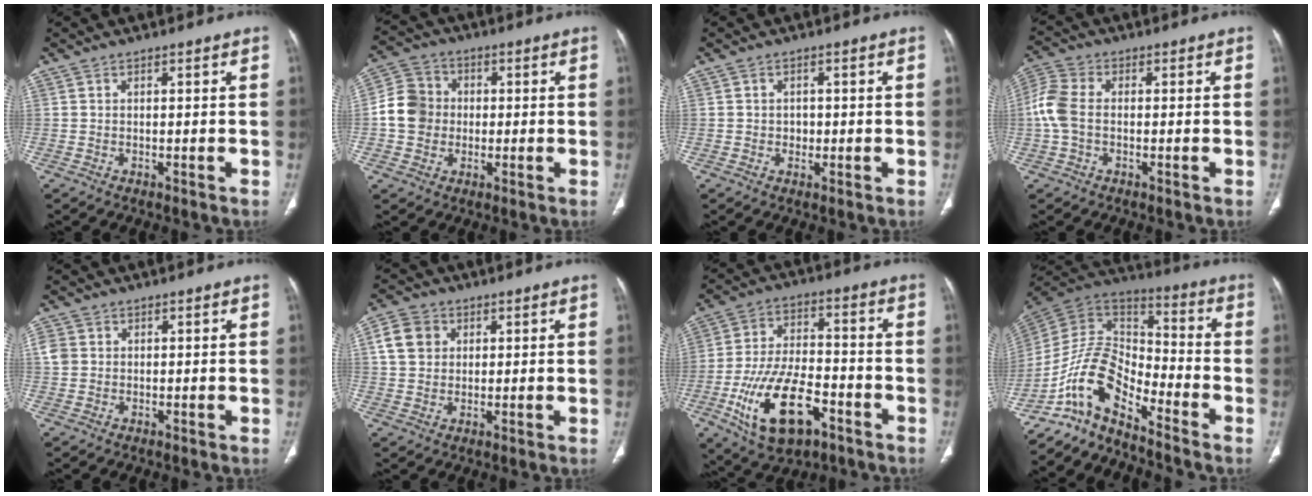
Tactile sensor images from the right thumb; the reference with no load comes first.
{"total": 8.8, "force": [-0.4, 8.0, 3.5], "torque": [-0.046, 0.022, -0.016]}
{"total": 2.0, "force": [-0.2, 1.8, 0.9], "torque": [0.000, 0.005, -0.004]}
{"total": 6.8, "force": [-0.5, 4.5, 5.0], "torque": [-0.127, 0.017, -0.016]}
{"total": 3.0, "force": [0.5, 2.7, 1.2], "torque": [-0.020, 0.007, 0.012]}
{"total": 6.9, "force": [2.0, 5.7, 3.2], "torque": [-0.040, 0.002, 0.036]}
{"total": 19.2, "force": [-8.3, 9.8, 14.3], "torque": [-0.253, 0.035, -0.133]}
{"total": 12.6, "force": [-9.0, 4.8, 7.4], "torque": [-0.132, 0.093, -0.180]}